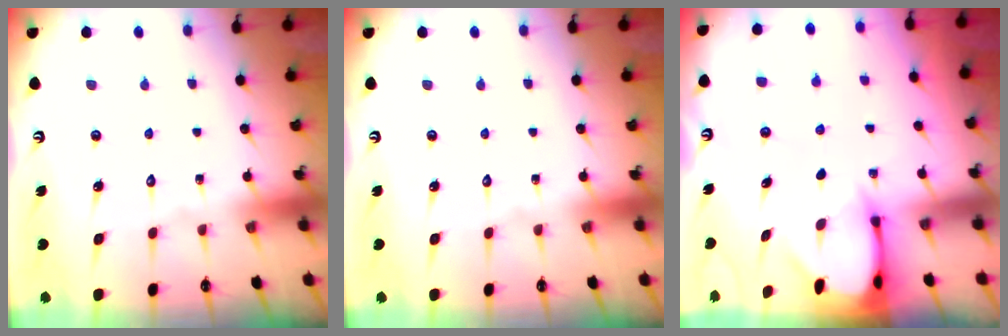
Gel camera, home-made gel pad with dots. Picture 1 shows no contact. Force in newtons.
{"total": 0.0}
{"total": 2.4, "press": 2.4, "slide": 0.3}